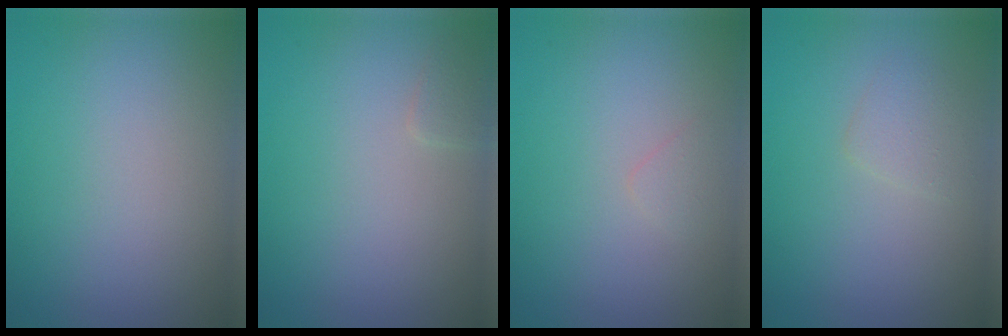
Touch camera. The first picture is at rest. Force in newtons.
{"total": 0.8, "press": 0.8, "slide": 0.1}
{"total": 0.7, "press": 0.7, "slide": 0.0}
{"total": 1.4, "press": 1.4, "slide": 0.1}